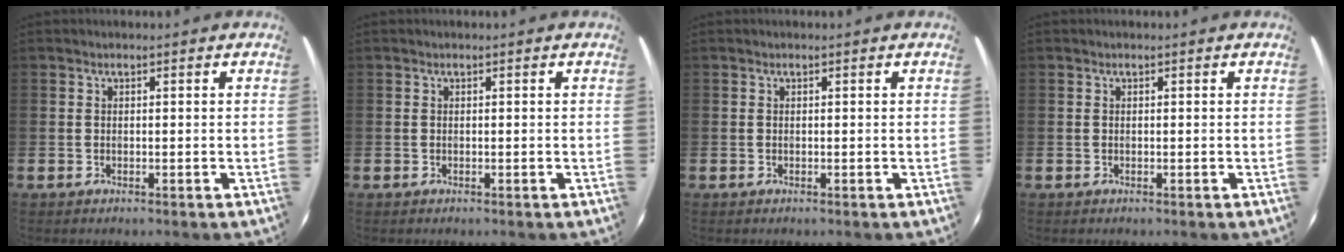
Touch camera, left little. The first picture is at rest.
{"total": 0.0}
{"total": 0.0}
{"total": 0.0}